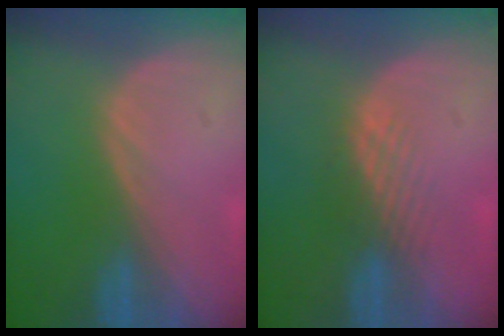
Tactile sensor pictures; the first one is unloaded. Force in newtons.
{"total": 2.9, "press": 2.3, "slide": 1.8}